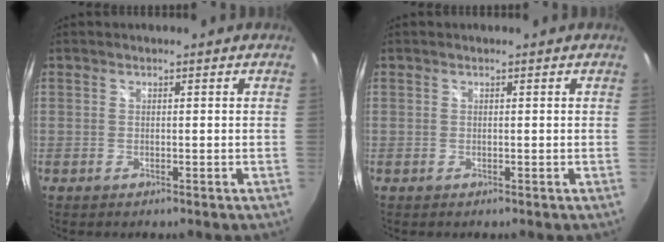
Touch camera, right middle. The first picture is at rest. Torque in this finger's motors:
{"motor_torque": [0.00, 0.00, 0.00, 0.01]}